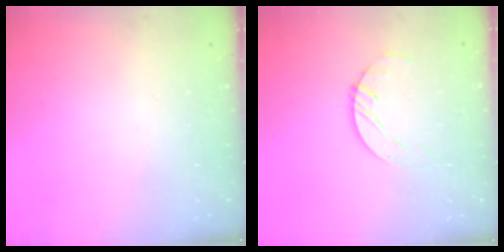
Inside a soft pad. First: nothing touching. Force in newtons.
{"total": 2.1, "press": 2.0, "slide": 0.3}